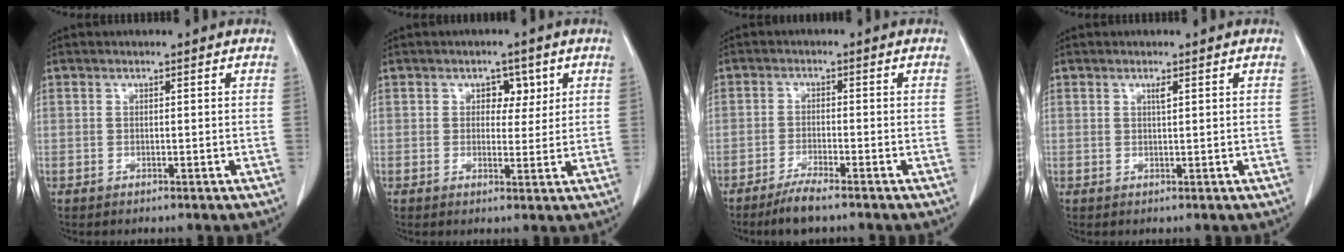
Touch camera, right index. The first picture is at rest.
{"total": 3.2, "force": [1.3, 2.2, 2.0], "torque": [-0.018, 0.007, 0.017]}
{"total": 4.0, "force": [-3.1, 0.1, 2.4], "torque": [-0.051, -0.008, -0.062]}
{"total": 0.8, "force": [0.4, 0.0, 0.7], "torque": [-0.016, -0.001, 0.009]}